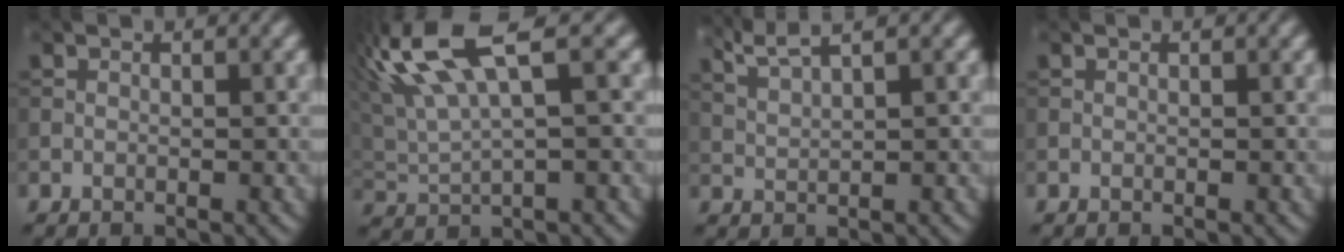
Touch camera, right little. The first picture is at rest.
{"total": 9.6, "force": [4.3, 2.6, 8.2], "torque": [-0.173, 0.026, 0.079]}
{"total": 3.5, "force": [2.6, 0.5, 2.2], "torque": [-0.045, 0.011, 0.053]}
{"total": 0.0}